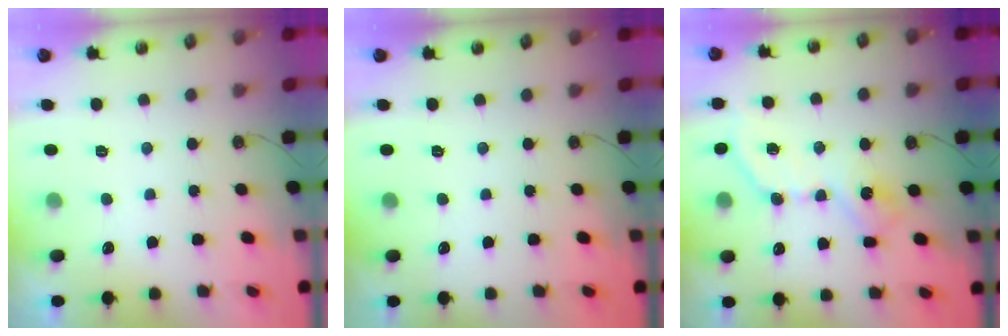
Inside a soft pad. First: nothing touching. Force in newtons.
{"total": 0.0}
{"total": 11.3, "press": 11.3, "slide": 0.4}